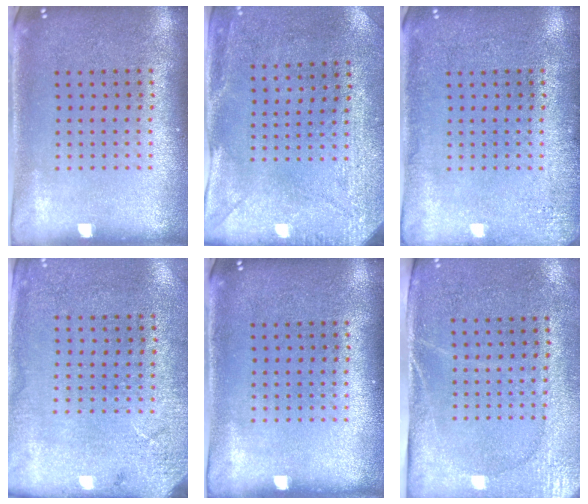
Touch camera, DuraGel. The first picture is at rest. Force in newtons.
{"total": 3.0, "press": 2.3, "slide": 1.9}
{"total": 1.8, "press": 1.8, "slide": 0.3}
{"total": 2.7, "press": 2.2, "slide": 1.5}
{"total": 0.0}
{"total": 2.7, "press": 2.3, "slide": 1.4}